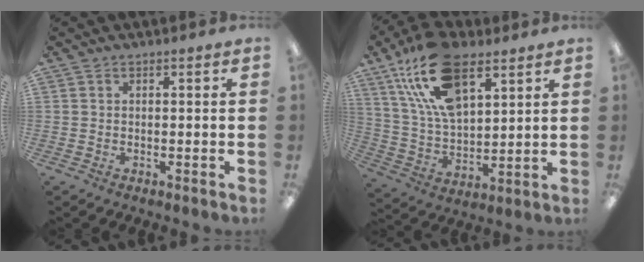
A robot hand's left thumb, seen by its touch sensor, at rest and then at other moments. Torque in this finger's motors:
{"motor_torque": [0.28, 0.22, 1.35, -1.42, 0.16]}